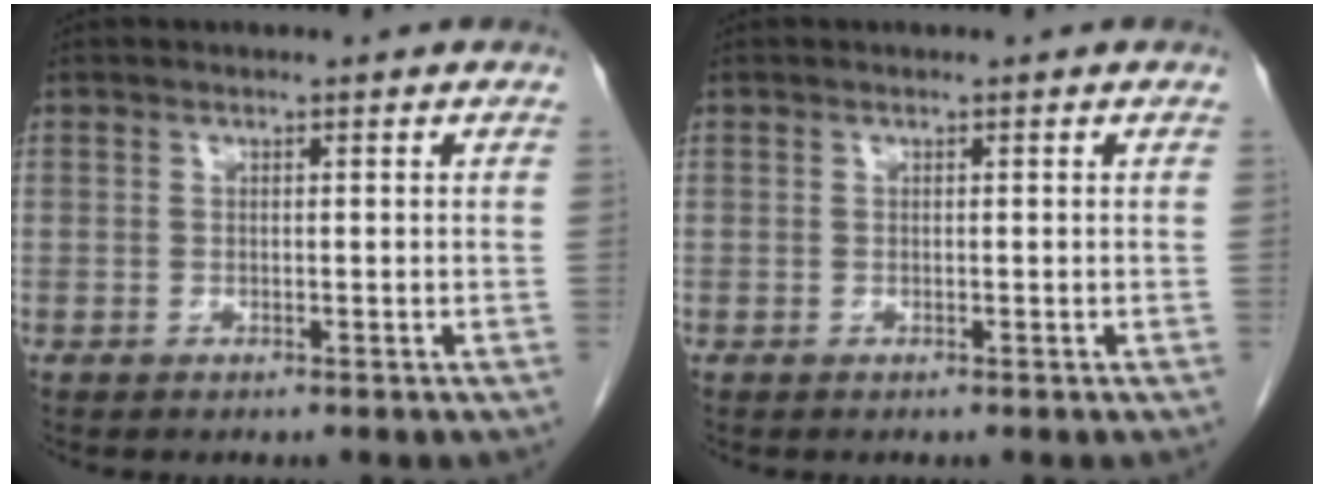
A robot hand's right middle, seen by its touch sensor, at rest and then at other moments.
{"total": 0.0}